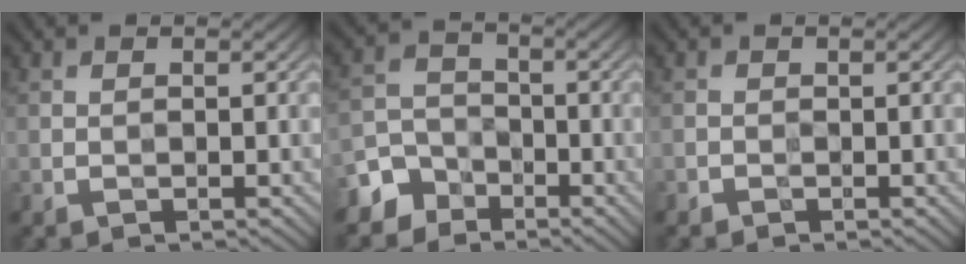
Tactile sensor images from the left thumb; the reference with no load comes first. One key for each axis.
{"total": 5.3, "fx": -3.8, "fy": 3.6, "fz": 0.8, "tx": -0.019, "ty": -0.006, "tz": -0.089}
{"total": 0.8, "fx": -0.5, "fy": 0.5, "fz": -0.4, "tx": 0.007, "ty": -0.005, "tz": -0.011}